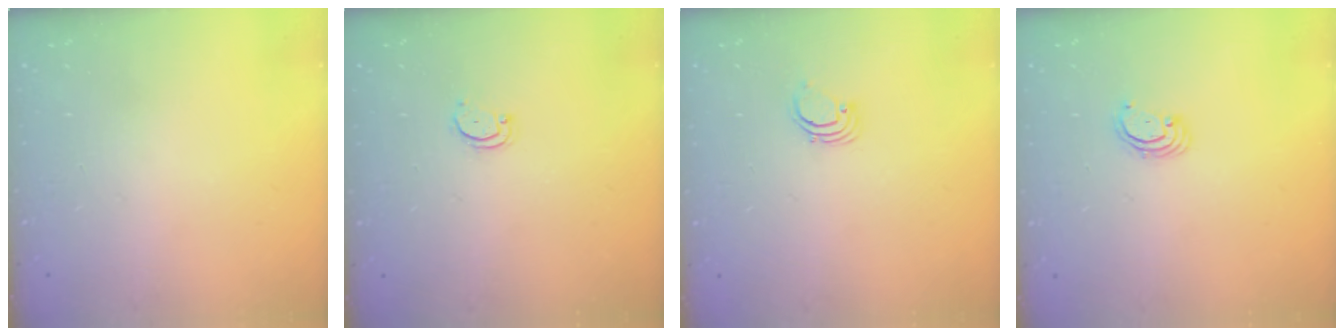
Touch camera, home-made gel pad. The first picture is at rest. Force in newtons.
{"total": 3.0, "press": 3.0, "slide": 0.2}
{"total": 1.9, "press": 1.9, "slide": 0.1}
{"total": 2.5, "press": 2.5, "slide": 0.2}